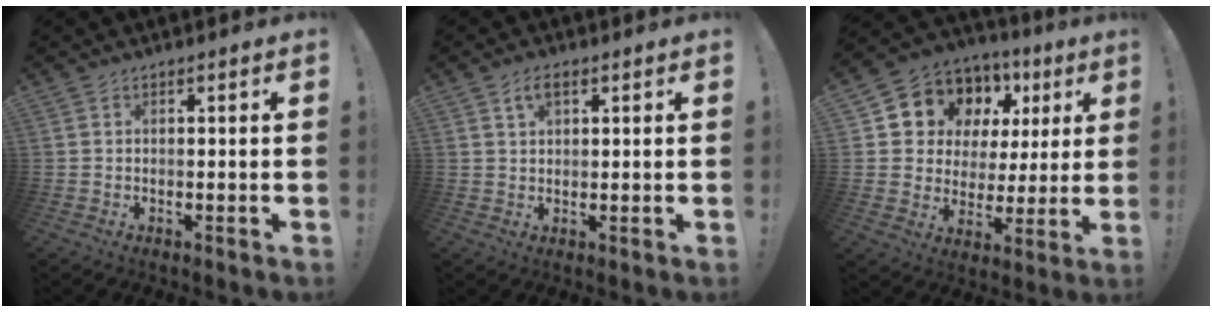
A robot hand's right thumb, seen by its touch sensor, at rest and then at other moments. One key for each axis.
{"total": 3.8, "fx": 1.9, "fy": 2.0, "fz": 2.6, "tx": -0.043, "ty": 0.000, "tz": 0.032}
{"total": 9.6, "fx": 5.0, "fy": 7.8, "fz": 2.7, "tx": -0.044, "ty": -0.047, "tz": 0.102}